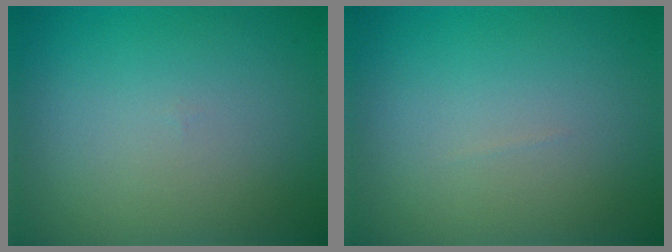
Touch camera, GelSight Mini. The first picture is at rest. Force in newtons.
{"total": 0.0}